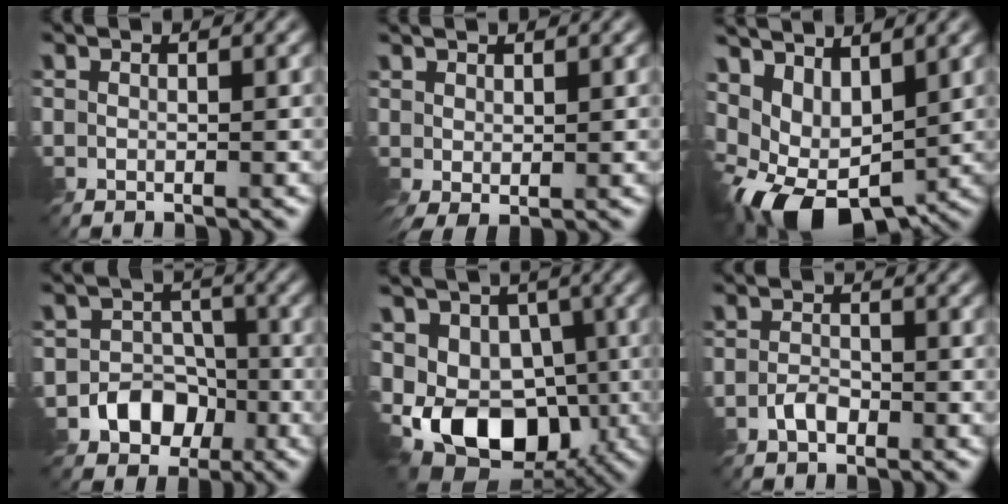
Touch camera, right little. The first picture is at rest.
{"total": 1.6, "force": [0.7, 0.7, 1.3], "torque": [-0.037, -0.003, 0.017]}
{"total": 8.9, "force": [-0.3, 5.4, 7.1], "torque": [-0.134, -0.020, 0.010]}
{"total": 5.3, "force": [-2.7, 4.2, 1.7], "torque": [0.002, 0.007, -0.066]}
{"total": 8.9, "force": [-2.3, 6.5, 5.7], "torque": [-0.094, -0.008, -0.049]}
{"total": 1.8, "force": [-1.2, 0.9, 0.9], "torque": [-0.019, 0.004, -0.028]}